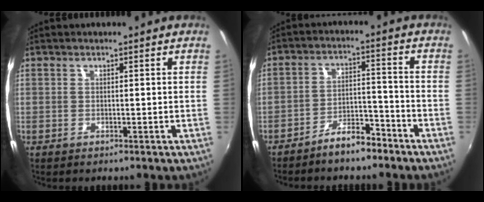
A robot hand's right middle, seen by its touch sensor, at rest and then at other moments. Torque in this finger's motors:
{"motor_torque": [1.09, -1.05, 0.08, 0.05]}